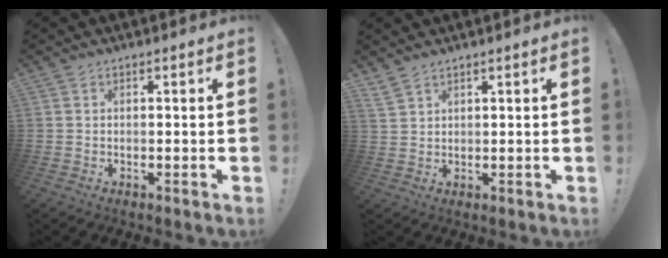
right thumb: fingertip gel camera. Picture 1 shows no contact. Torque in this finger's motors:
{"motor_torque": [-0.43, -0.01, -0.24, 0.40, 0.02]}